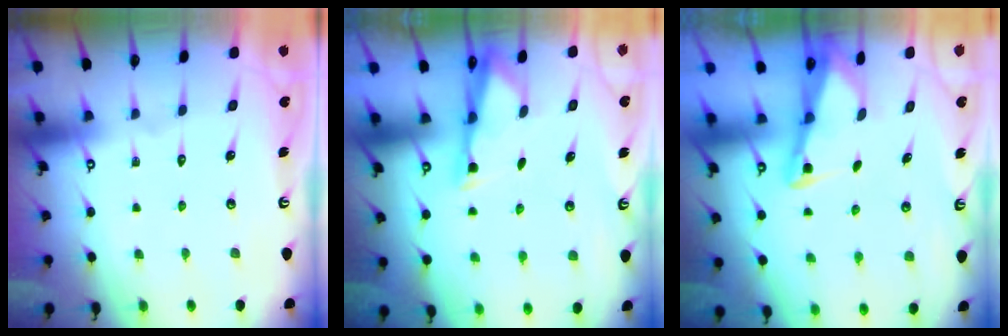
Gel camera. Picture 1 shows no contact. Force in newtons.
{"total": 3.0, "press": 2.9, "slide": 0.5}
{"total": 2.2, "press": 2.2, "slide": 0.3}